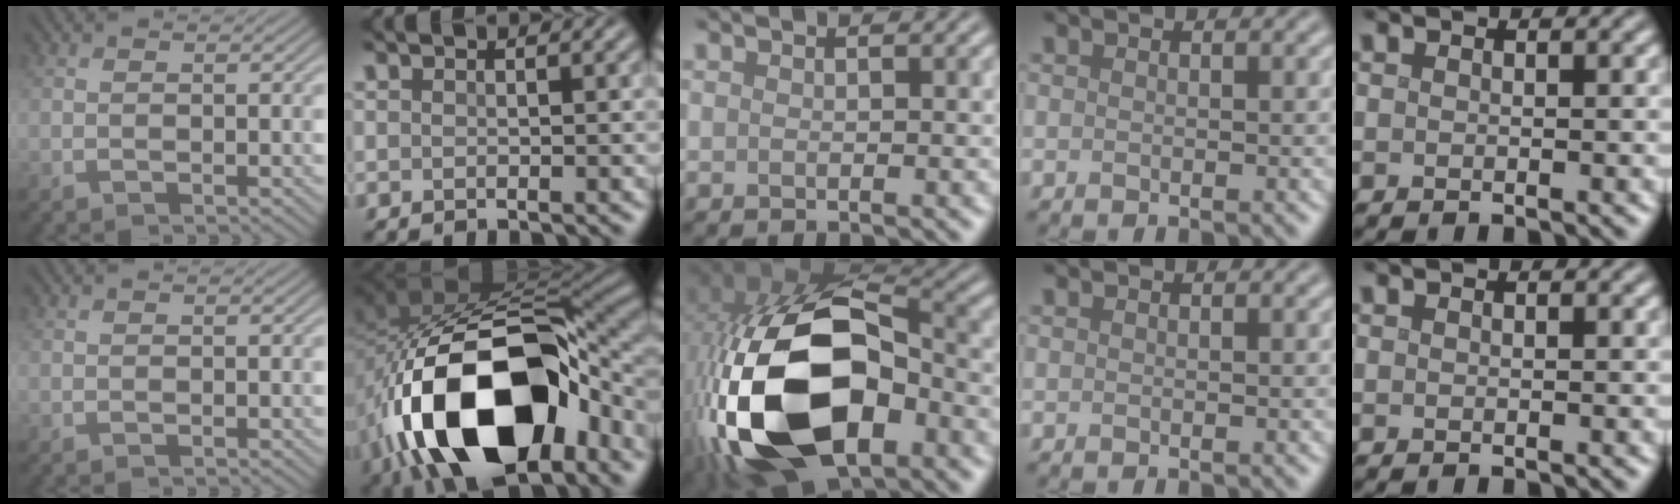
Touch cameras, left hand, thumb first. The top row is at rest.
{"index": {"total": 18.3, "force": [-7.0, 10.2, 13.5], "torque": [-0.234, -0.036, -0.104]}, "middle": {"total": 20.2, "force": [-4.9, 11.6, 15.8], "torque": [-0.341, -0.050, -0.069]}}